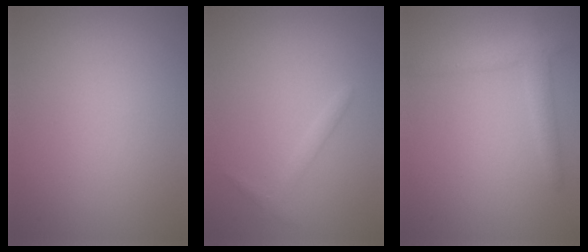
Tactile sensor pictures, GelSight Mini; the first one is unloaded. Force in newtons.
{"total": 1.1, "press": 1.1, "slide": 0.1}
{"total": 2.7, "press": 2.7, "slide": 0.2}